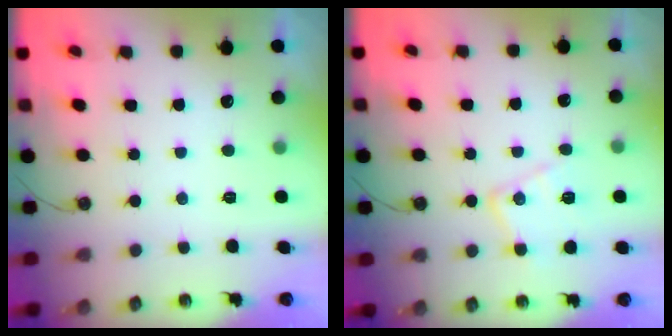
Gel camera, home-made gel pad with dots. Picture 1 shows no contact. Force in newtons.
{"total": 13.0, "press": 13.0, "slide": 0.9}